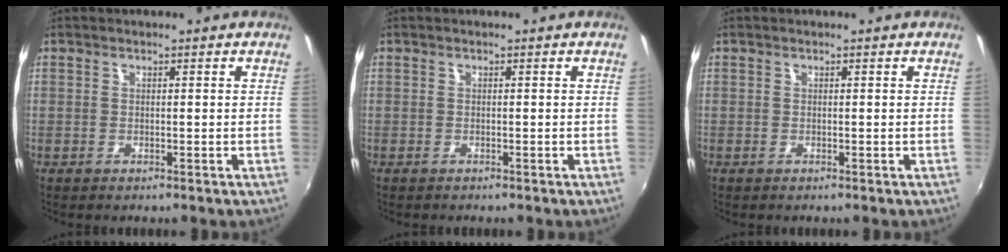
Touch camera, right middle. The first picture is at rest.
{"total": 0.0}
{"total": 0.0}